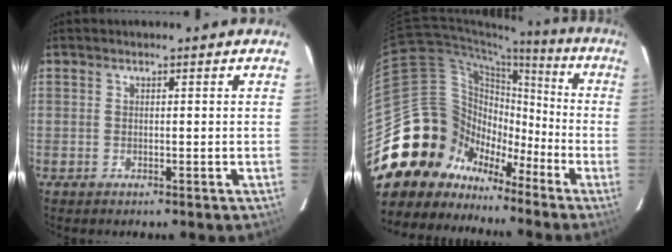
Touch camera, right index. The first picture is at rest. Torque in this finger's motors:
{"motor_torque": [1.04, -1.10, 0.56, -0.02]}